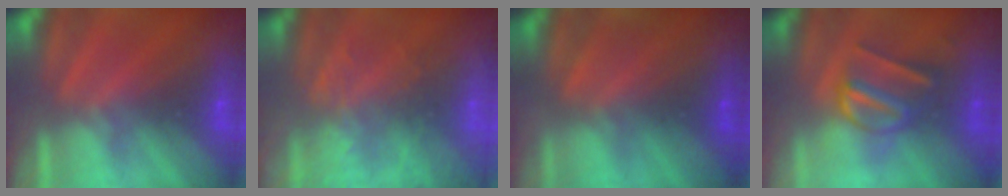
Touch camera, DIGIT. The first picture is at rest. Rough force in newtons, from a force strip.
{"total": 6.6}
{"total": 1.4}
{"total": 3.0}